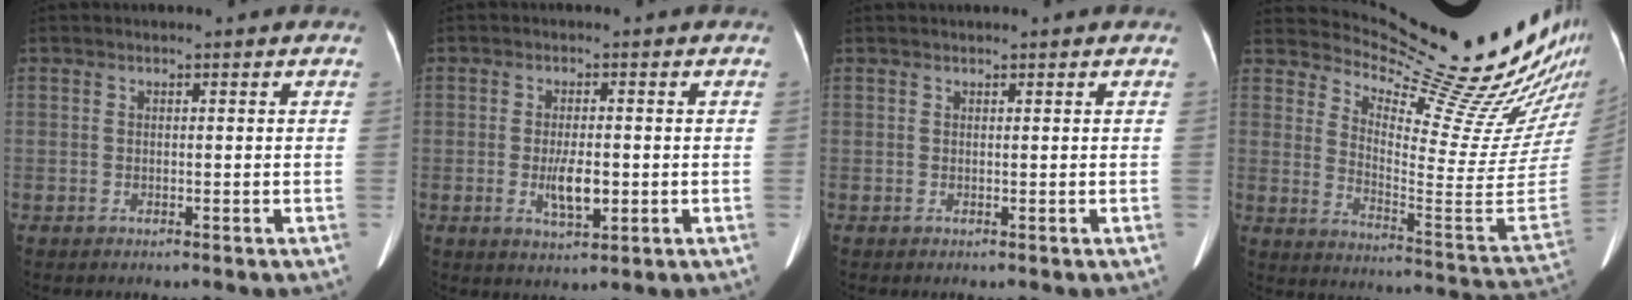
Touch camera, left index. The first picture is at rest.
{"total": 3.9, "force": [-1.1, 1.1, 3.6], "torque": [-0.065, -0.013, -0.011]}
{"total": 2.2, "force": [2.0, 0.0, 0.9], "torque": [-0.013, 0.018, 0.024]}
{"total": 24.8, "force": [23.0, 2.2, 9.0], "torque": [-0.134, -0.132, 0.293]}